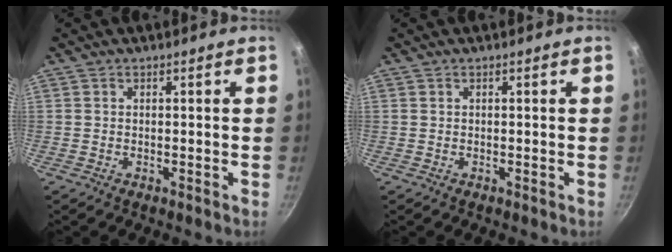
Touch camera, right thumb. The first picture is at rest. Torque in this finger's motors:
{"motor_torque": [0.00, 0.00, -0.05, 0.04, 0.00]}